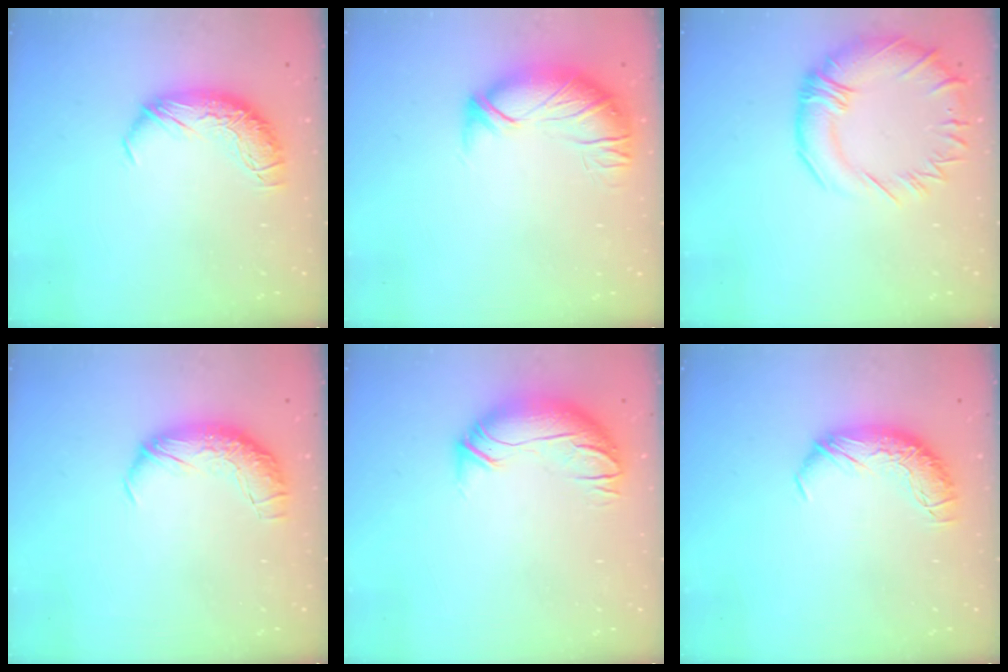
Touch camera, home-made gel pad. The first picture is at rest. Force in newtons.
{"total": 2.8, "press": 1.3, "slide": 2.5}
{"total": 5.8, "press": 5.0, "slide": 2.9}
{"total": 2.4, "press": 1.1, "slide": 2.2}
{"total": 3.0, "press": 1.0, "slide": 2.8}
{"total": 0.0}